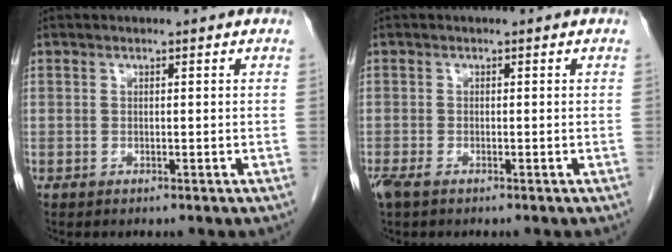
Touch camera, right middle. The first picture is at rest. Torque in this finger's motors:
{"motor_torque": [0.32, -0.11, 0.00, 0.03]}